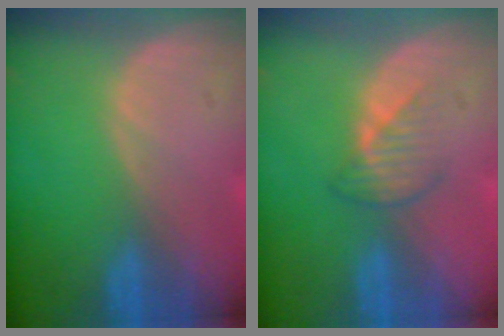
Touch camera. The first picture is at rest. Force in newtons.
{"total": 3.0, "press": 2.9, "slide": 0.7}